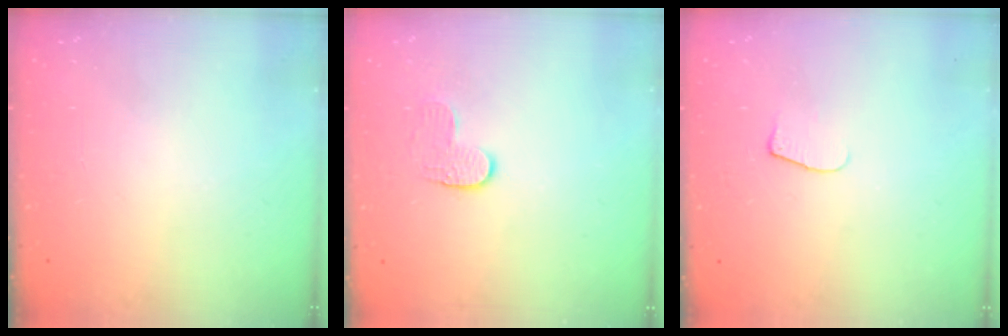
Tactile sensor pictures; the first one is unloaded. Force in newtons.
{"total": 3.6, "press": 3.6, "slide": 0.3}
{"total": 6.2, "press": 6.2, "slide": 0.7}